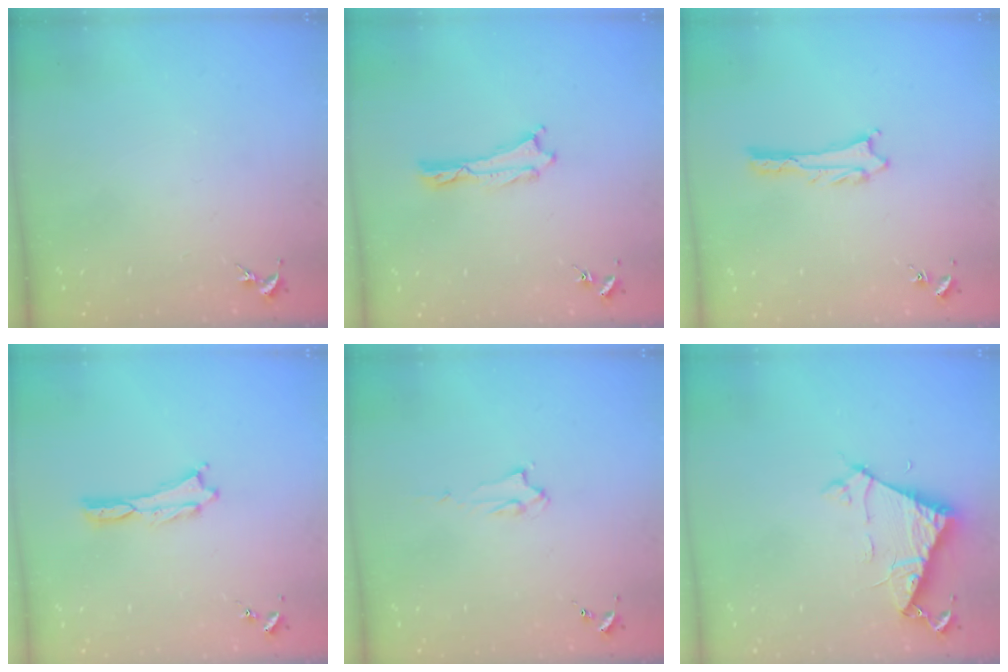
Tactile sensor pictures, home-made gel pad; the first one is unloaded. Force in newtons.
{"total": 0.0}
{"total": 1.1, "press": 1.1, "slide": 0.1}
{"total": 0.0}
{"total": 2.0, "press": 2.0, "slide": 0.2}
{"total": 6.5, "press": 6.5, "slide": 0.5}